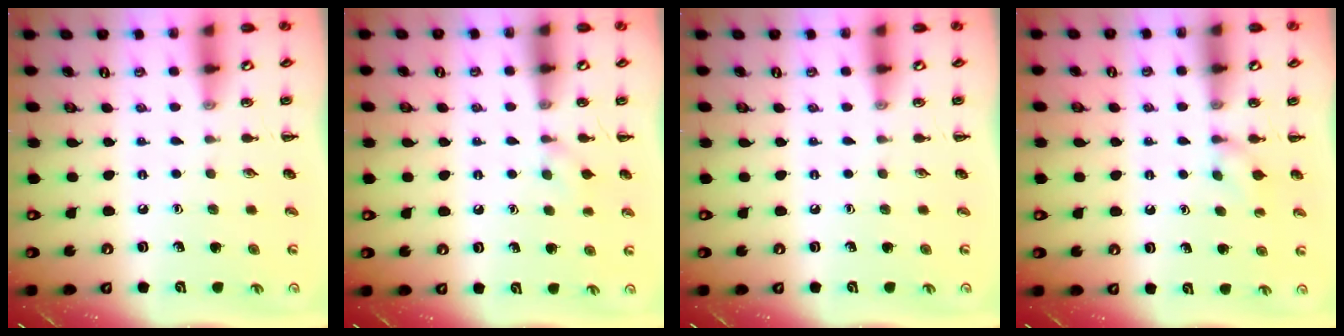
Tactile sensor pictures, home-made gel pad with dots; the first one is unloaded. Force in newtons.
{"total": 4.0, "press": 3.7, "slide": 1.5}
{"total": 0.0}
{"total": 3.3, "press": 3.0, "slide": 1.3}